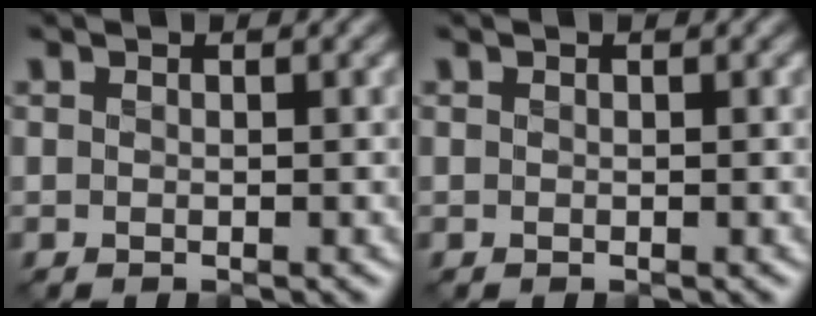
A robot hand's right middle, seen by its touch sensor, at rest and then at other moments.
{"total": 0.0}